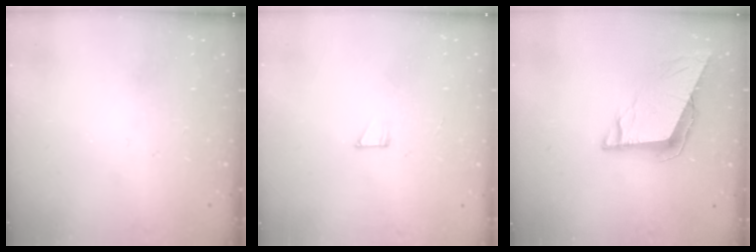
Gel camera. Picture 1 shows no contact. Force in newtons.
{"total": 3.6, "press": 3.6, "slide": 0.3}
{"total": 9.0, "press": 8.7, "slide": 2.5}